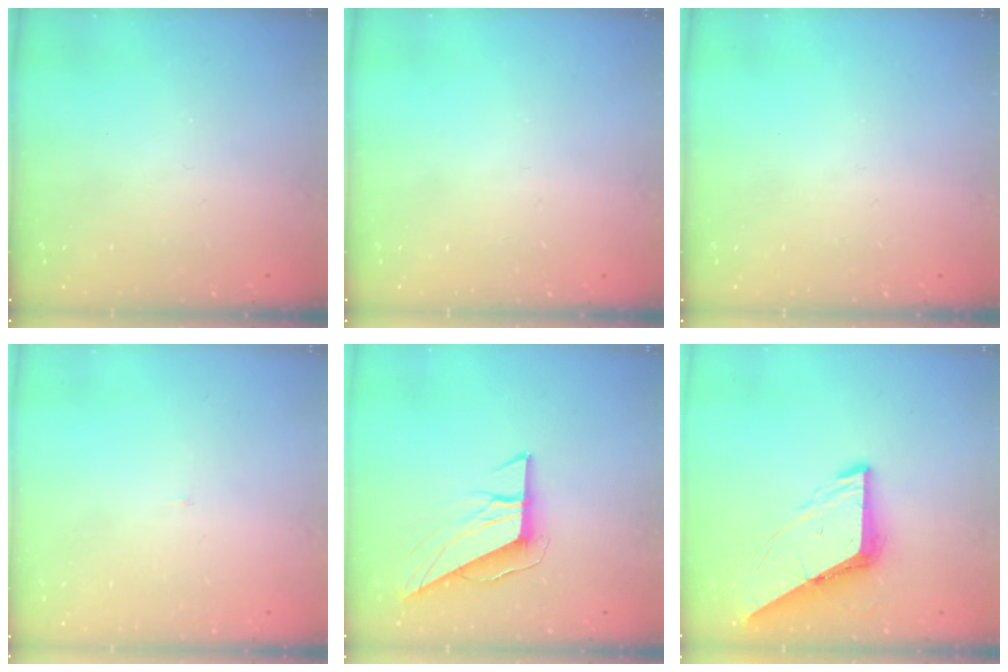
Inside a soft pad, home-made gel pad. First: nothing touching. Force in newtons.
{"total": 0.0}
{"total": 0.0}
{"total": 2.1, "press": 2.1, "slide": 0.1}
{"total": 8.3, "press": 8.3, "slide": 0.2}
{"total": 8.6, "press": 8.5, "slide": 1.1}